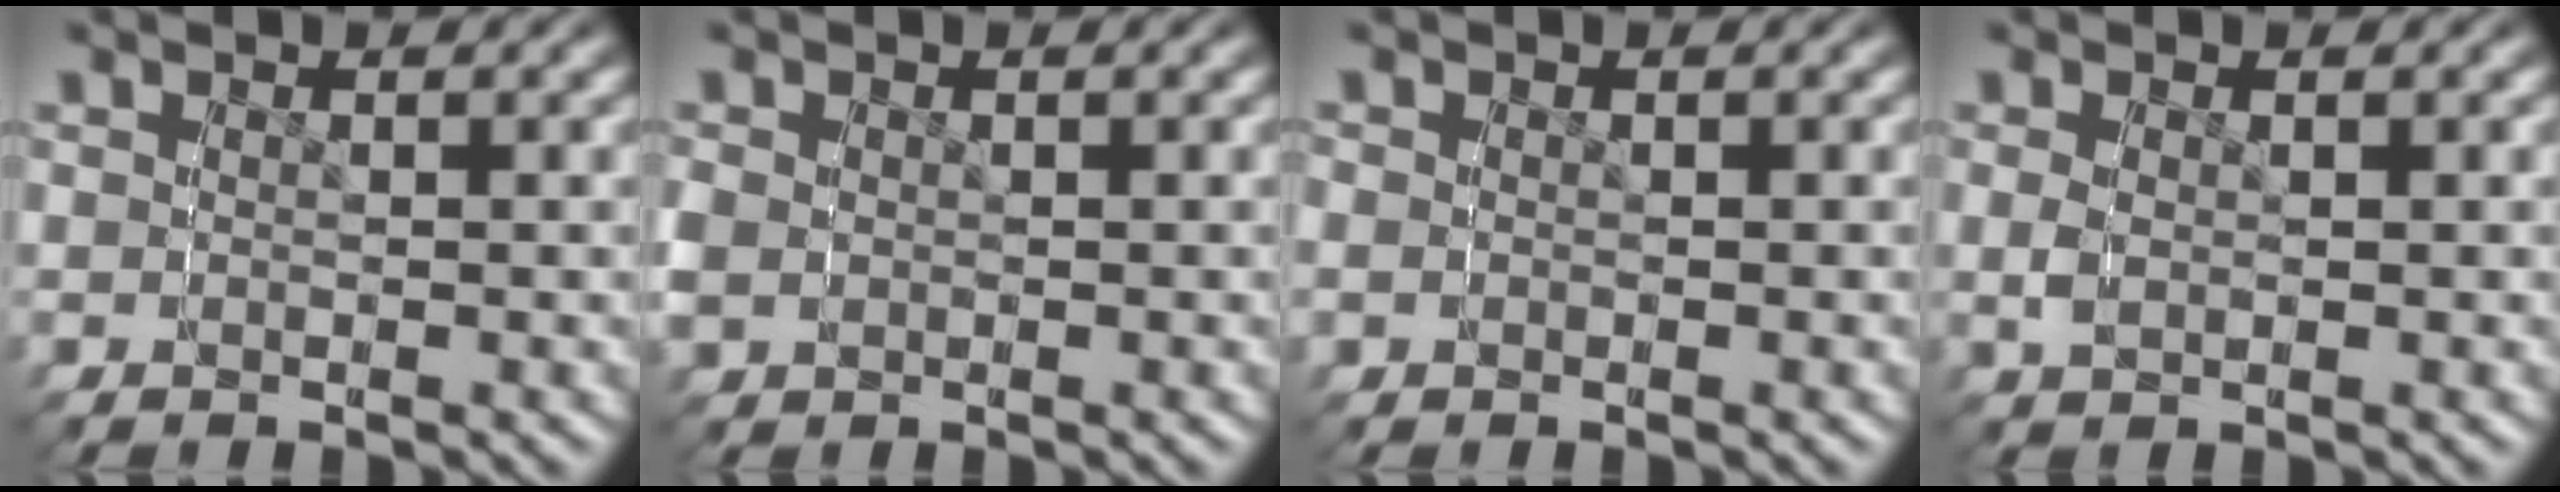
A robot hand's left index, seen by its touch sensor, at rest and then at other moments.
{"total": 0.9, "force": [0.2, 0.9, -0.1], "torque": [-0.005, -0.009, 0.007]}
{"total": 0.9, "force": [-0.3, 0.8, -0.3], "torque": [-0.003, -0.012, 0.000]}
{"total": 0.8, "force": [0.6, -0.5, 0.3], "torque": [0.000, 0.007, 0.007]}